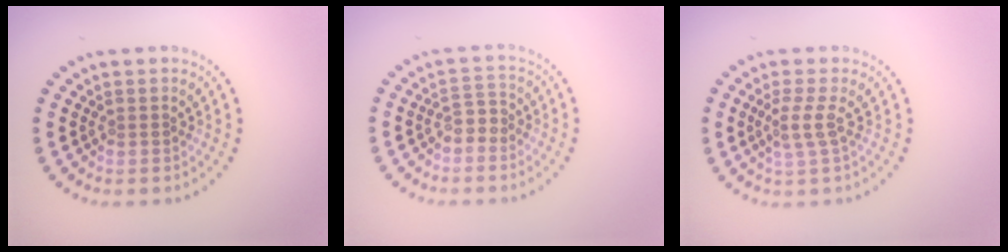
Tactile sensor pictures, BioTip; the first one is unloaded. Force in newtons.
{"total": 1.7, "press": 1.3, "slide": 1.1}
{"total": 2.1, "press": 1.5, "slide": 1.4}